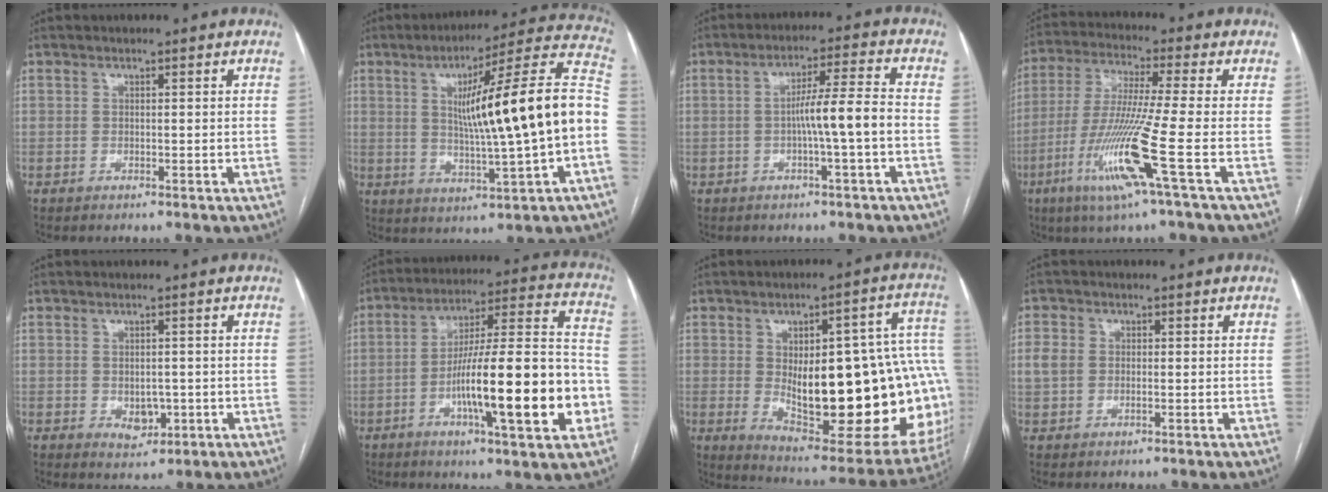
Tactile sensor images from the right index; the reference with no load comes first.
{"total": 20.6, "force": [0.3, 0.1, 20.6], "torque": [-0.278, 0.028, 0.003]}
{"total": 6.8, "force": [-1.4, -0.7, 6.6], "torque": [-0.110, 0.015, -0.022]}
{"total": 13.1, "force": [-5.1, -1.9, 12.0], "torque": [-0.245, -0.027, -0.104]}
{"total": 3.4, "force": [-0.6, 2.4, 2.3], "torque": [-0.030, -0.001, 0.002]}
{"total": 21.4, "force": [-6.0, 2.3, 20.4], "torque": [-0.295, 0.010, -0.090]}
{"total": 30.1, "force": [-1.7, 10.1, 28.4], "torque": [-0.305, 0.023, 0.005]}
{"total": 4.4, "force": [0.2, 3.7, 2.4], "torque": [-0.066, 0.015, 0.005]}